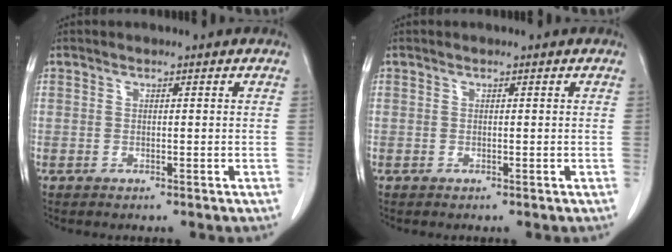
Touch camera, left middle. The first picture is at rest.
{"total": 0.0}